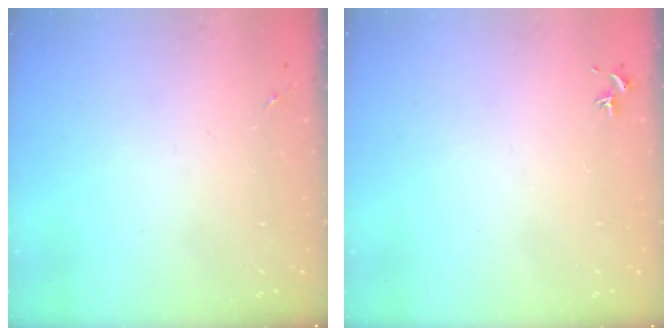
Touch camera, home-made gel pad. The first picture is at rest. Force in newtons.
{"total": 0.0}